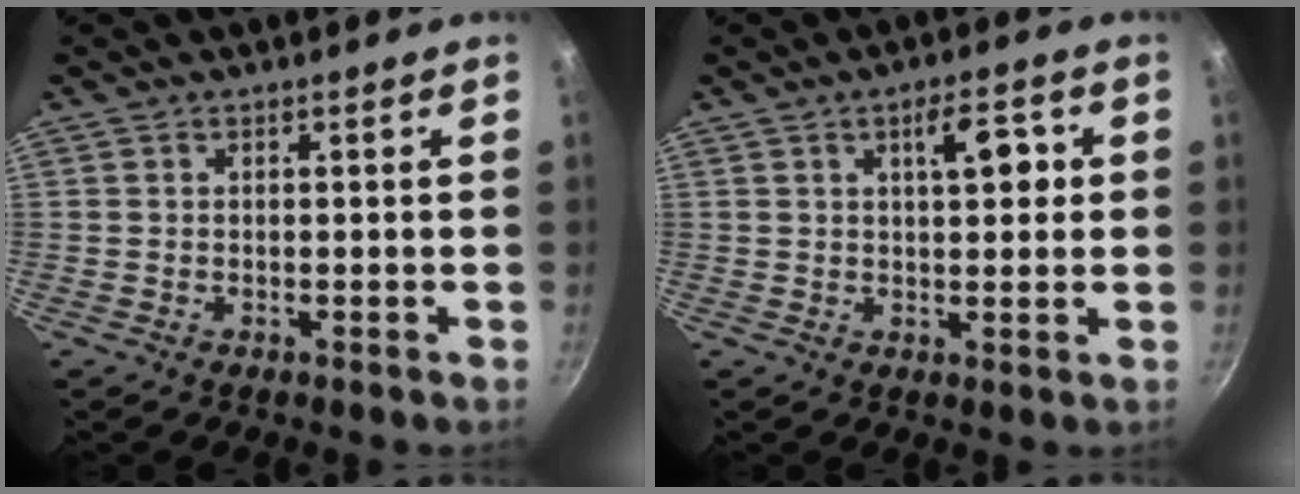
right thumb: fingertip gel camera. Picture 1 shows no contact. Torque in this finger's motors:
{"motor_torque": [1.42, 3.59, 0.63, 0.13, 0.03]}